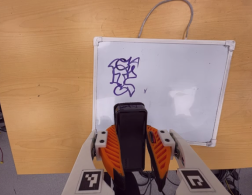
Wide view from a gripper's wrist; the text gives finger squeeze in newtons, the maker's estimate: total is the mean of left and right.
{"total": 8.2, "left": 6.9, "right": 9.5}